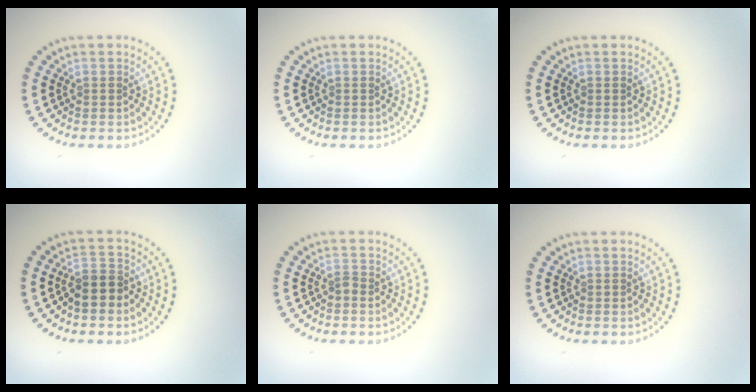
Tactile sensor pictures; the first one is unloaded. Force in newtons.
{"total": 0.0}
{"total": 0.0}
{"total": 2.6, "press": 2.3, "slide": 1.2}
{"total": 0.8, "press": 0.6, "slide": 0.5}
{"total": 0.0}